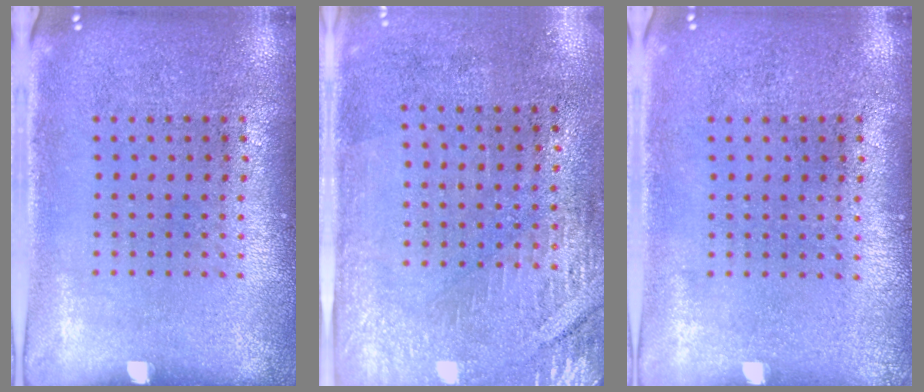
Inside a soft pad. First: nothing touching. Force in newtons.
{"total": 2.8, "press": 2.4, "slide": 1.4}
{"total": 0.0}